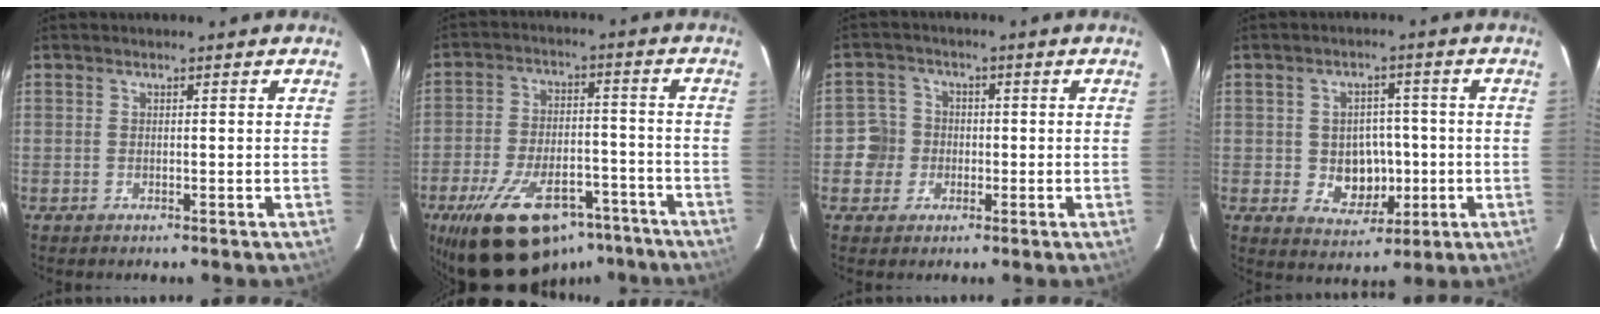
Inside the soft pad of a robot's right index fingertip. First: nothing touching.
{"total": 22.0, "force": [-15.0, 10.4, 12.3], "torque": [-0.233, -0.006, -0.217]}
{"total": 5.0, "force": [-1.0, 4.8, 0.6], "torque": [-0.007, 0.013, -0.020]}
{"total": 7.4, "force": [-1.1, 6.3, 3.7], "torque": [-0.074, 0.006, 0.001]}